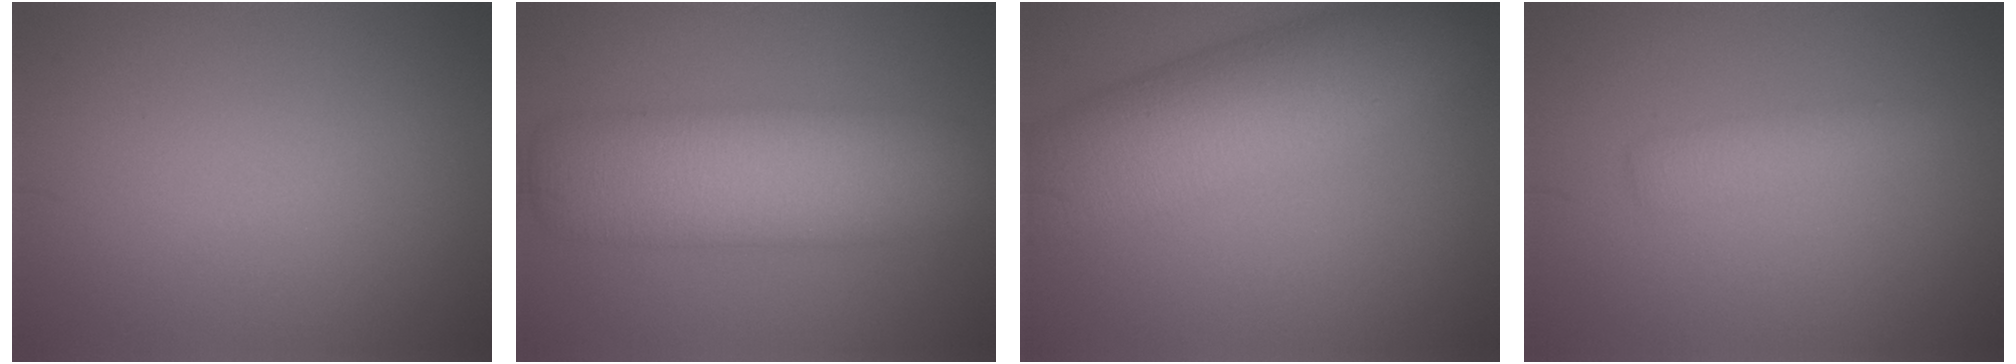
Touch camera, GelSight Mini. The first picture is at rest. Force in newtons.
{"total": 9.7, "press": 9.7, "slide": 0.3}
{"total": 8.6, "press": 8.6, "slide": 0.1}
{"total": 1.8, "press": 1.8, "slide": 0.1}